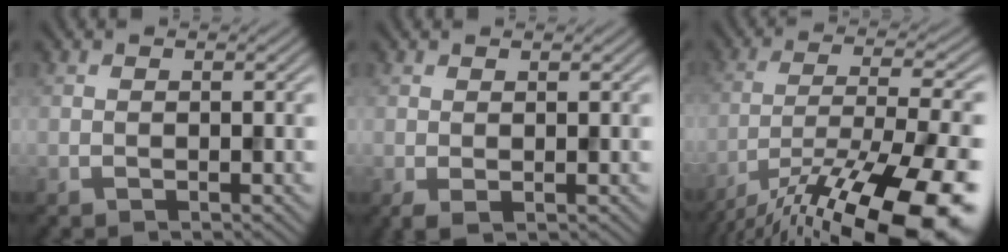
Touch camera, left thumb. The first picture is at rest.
{"total": 1.1, "force": [0.1, 0.5, 1.0], "torque": [-0.023, -0.003, 0.004]}
{"total": 18.7, "force": [-13.5, 4.5, 12.1], "torque": [-0.186, -0.032, -0.214]}